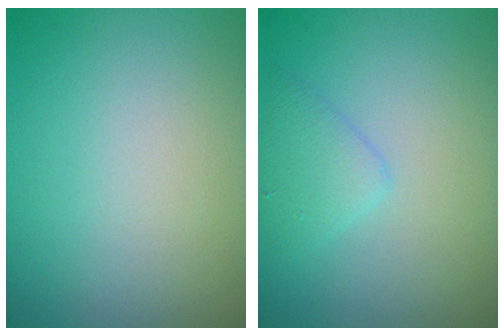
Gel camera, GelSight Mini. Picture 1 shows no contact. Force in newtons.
{"total": 1.9, "press": 1.9, "slide": 0.0}